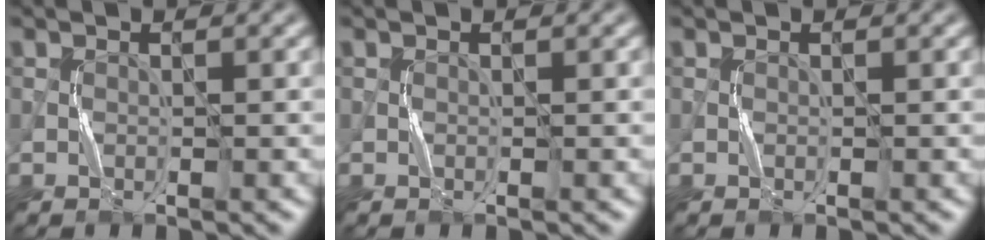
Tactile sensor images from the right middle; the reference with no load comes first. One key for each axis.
{"total": 0.0}
{"total": 0.0}